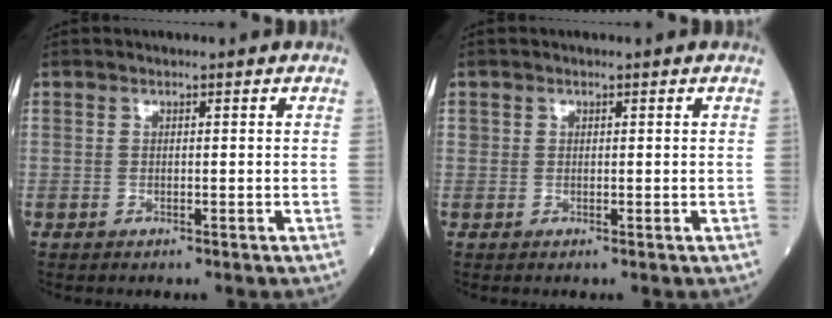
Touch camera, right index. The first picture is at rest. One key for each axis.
{"total": 0.6, "fx": 0.2, "fy": 0.5, "fz": 0.0, "tx": 0.005, "ty": 0.009, "tz": 0.006}